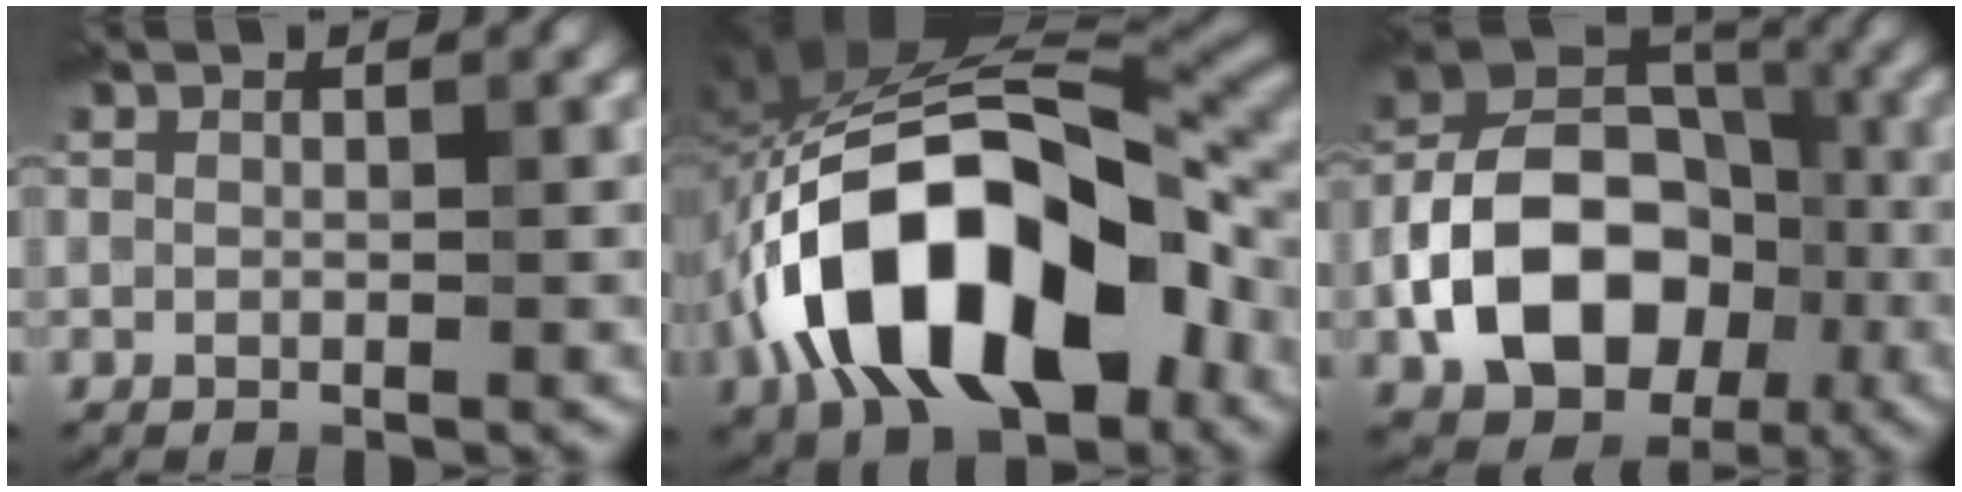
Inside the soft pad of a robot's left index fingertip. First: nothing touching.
{"total": 14.6, "force": [-5.2, 7.6, 11.3], "torque": [-0.188, 0.018, -0.092]}
{"total": 12.1, "force": [-3.4, 8.5, 7.8], "torque": [-0.124, 0.014, -0.069]}